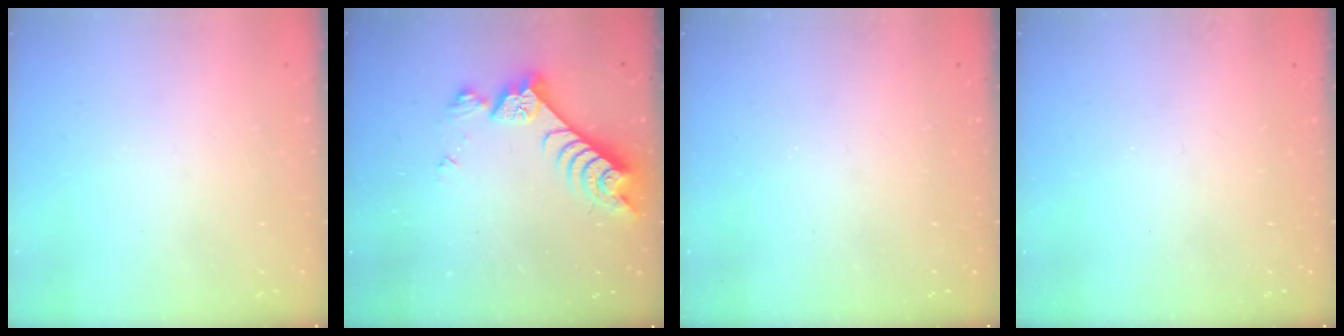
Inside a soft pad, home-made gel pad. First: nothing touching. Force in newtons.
{"total": 7.3, "press": 7.2, "slide": 1.2}
{"total": 0.0}
{"total": 0.0}